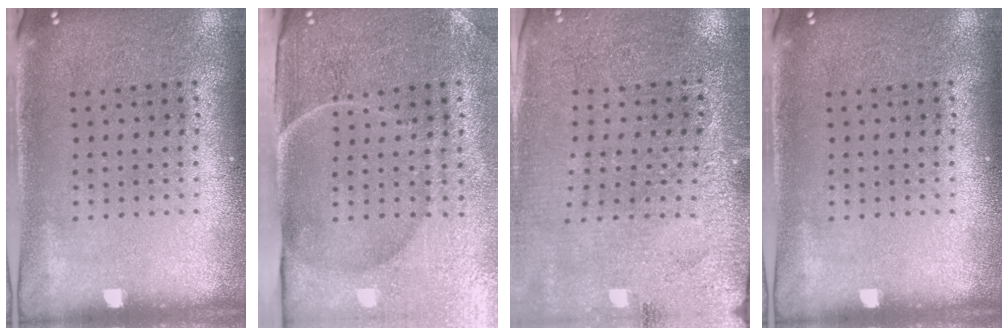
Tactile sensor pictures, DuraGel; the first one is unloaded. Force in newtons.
{"total": 4.7, "press": 3.9, "slide": 2.6}
{"total": 2.8, "press": 2.8, "slide": 0.3}
{"total": 0.0}